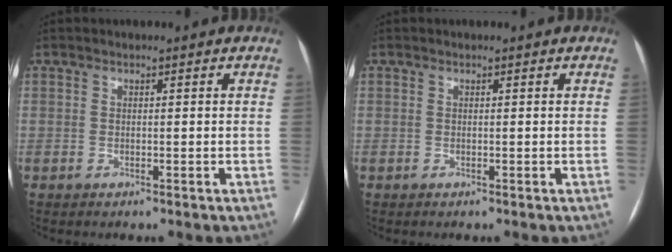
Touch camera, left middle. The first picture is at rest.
{"total": 0.0}